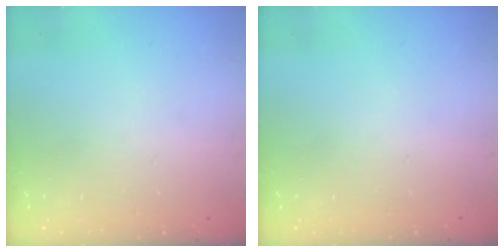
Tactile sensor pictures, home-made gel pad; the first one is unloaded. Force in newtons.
{"total": 0.0}